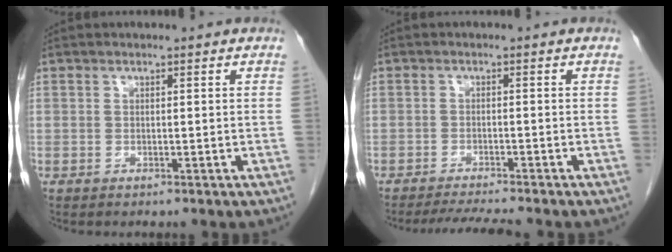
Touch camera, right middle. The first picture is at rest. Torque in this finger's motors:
{"motor_torque": [0.01, -0.01, 0.02, 0.01]}